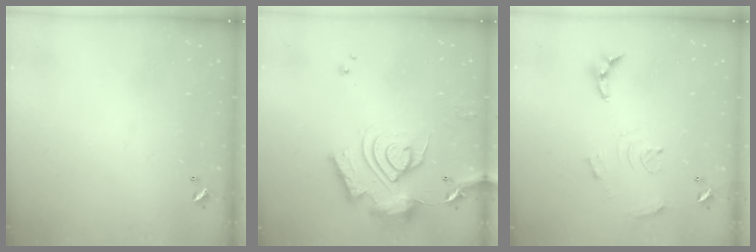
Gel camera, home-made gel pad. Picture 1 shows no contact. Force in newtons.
{"total": 15.8, "press": 15.8, "slide": 1.0}
{"total": 10.6, "press": 10.6, "slide": 0.8}